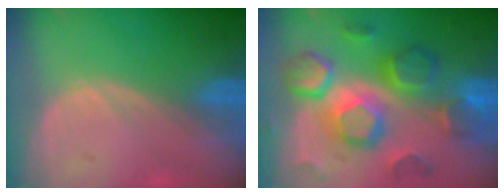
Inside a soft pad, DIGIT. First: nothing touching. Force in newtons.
{"total": 12.0, "press": 11.9, "slide": 1.1}